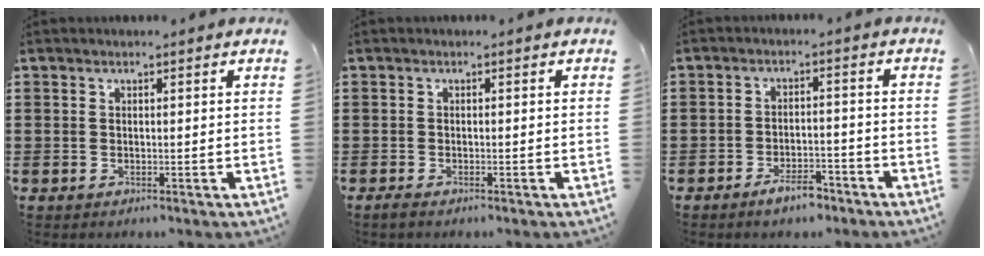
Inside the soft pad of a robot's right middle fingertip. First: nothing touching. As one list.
[{"total": 0.6, "force": [-0.5, 0.1, 0.3], "torque": [-0.008, -0.004, -0.009]}, {"total": 4.0, "force": [-3.2, 1.2, 2.1], "torque": [-0.039, 0.008, -0.063]}]